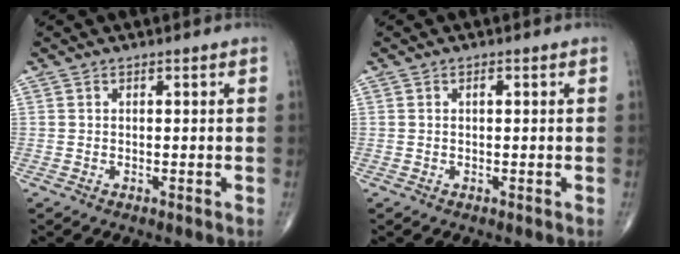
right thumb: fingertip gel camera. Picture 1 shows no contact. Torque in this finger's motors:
{"motor_torque": [0.66, 1.95, 0.18, 0.00, -0.04]}